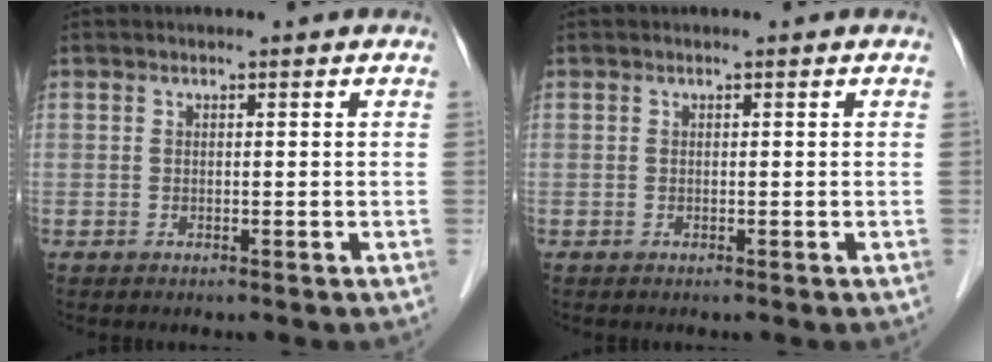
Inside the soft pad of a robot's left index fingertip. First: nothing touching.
{"total": 0.0}